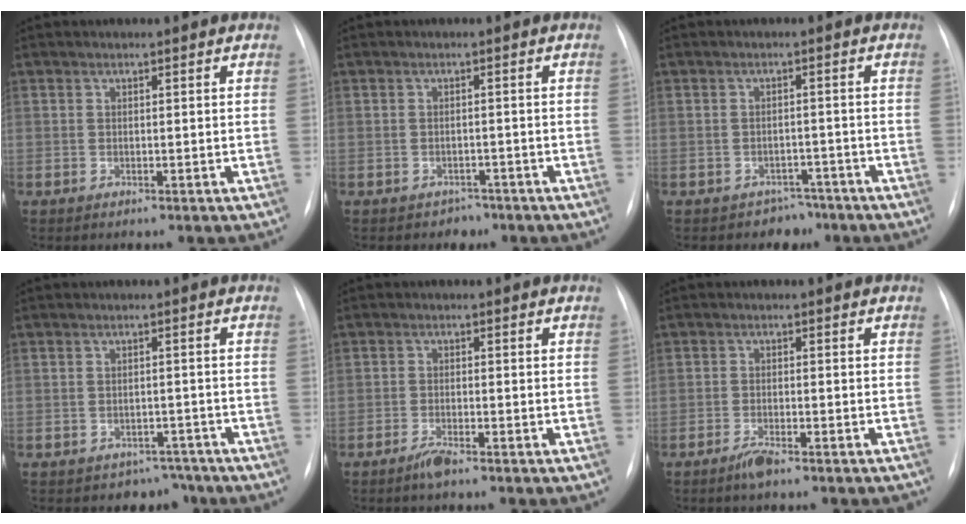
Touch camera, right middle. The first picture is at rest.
{"total": 2.0, "force": [-1.4, 1.4, -0.1], "torque": [-0.004, 0.010, -0.017]}
{"total": 3.2, "force": [-2.4, 2.1, -0.3], "torque": [0.007, 0.014, -0.030]}
{"total": 3.8, "force": [-3.1, 2.3, -0.5], "torque": [0.016, 0.017, -0.039]}
{"total": 2.0, "force": [-1.6, 0.0, 1.1], "torque": [-0.030, -0.004, -0.032]}
{"total": 3.0, "force": [-2.5, 0.3, 1.6], "torque": [-0.026, -0.003, -0.039]}